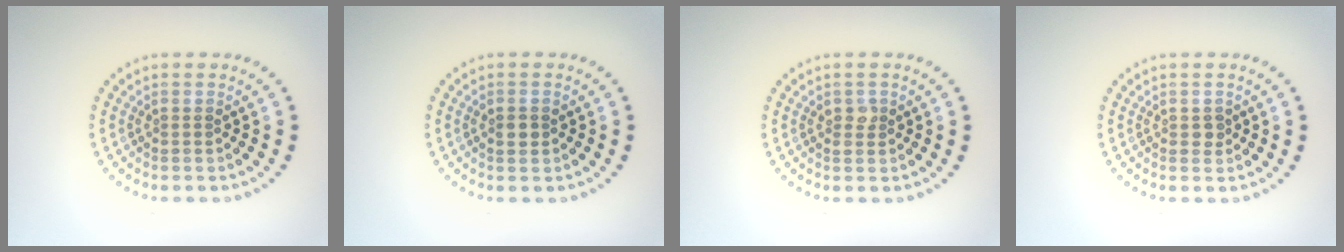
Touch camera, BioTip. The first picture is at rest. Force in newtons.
{"total": 1.5, "press": 1.5, "slide": 0.1}
{"total": 1.1, "press": 1.1, "slide": 0.0}
{"total": 0.8, "press": 0.8, "slide": 0.2}